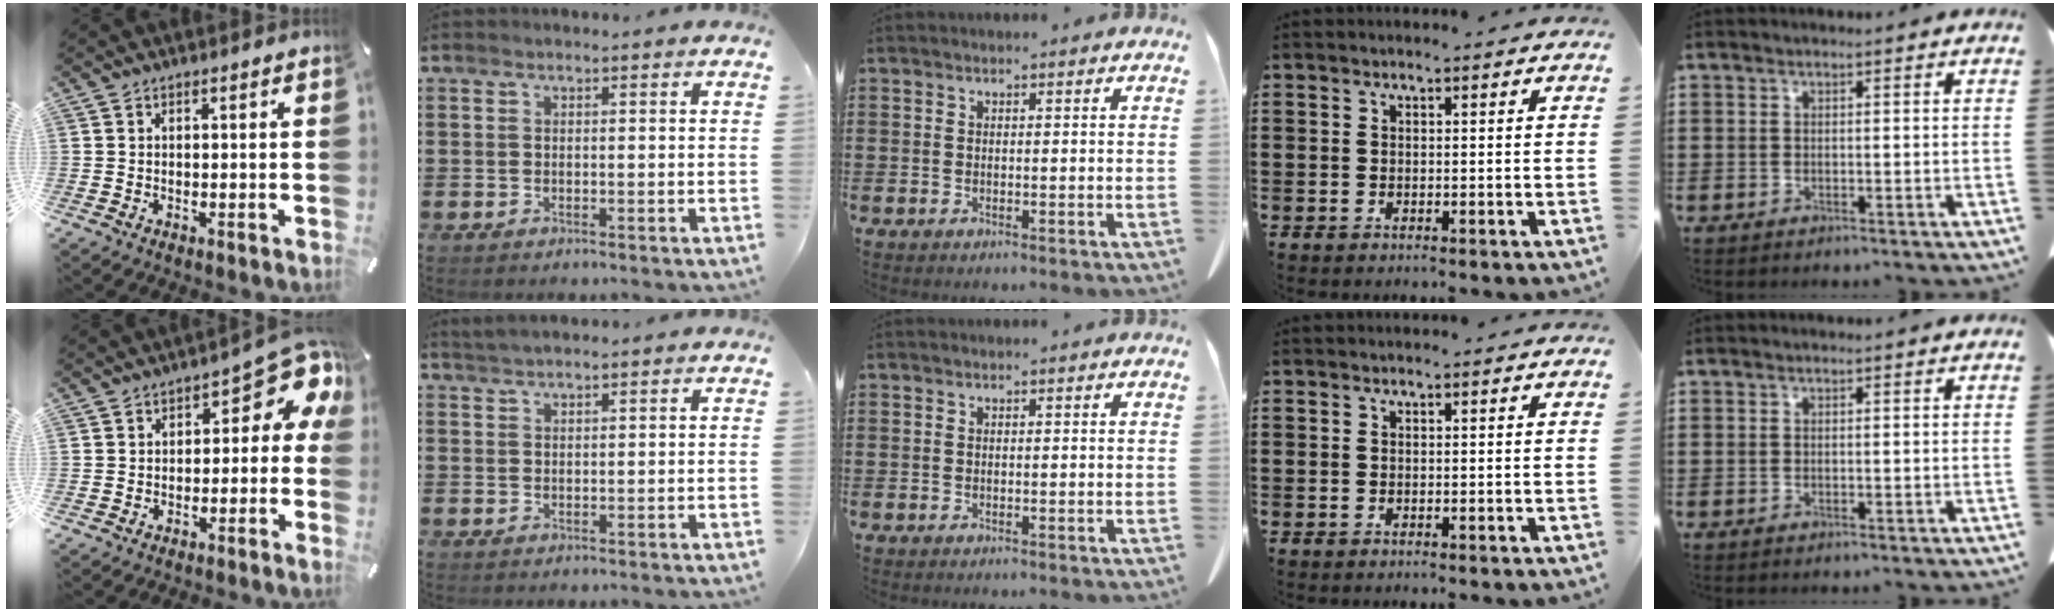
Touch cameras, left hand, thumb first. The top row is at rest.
{"thumb": {"total": 8.7, "force": [3.2, 4.7, 6.5], "torque": [-0.071, -0.034, 0.052]}, "index": {"total": 1.7, "force": [1.7, -0.1, 0.4], "torque": [-0.010, 0.001, 0.033]}}